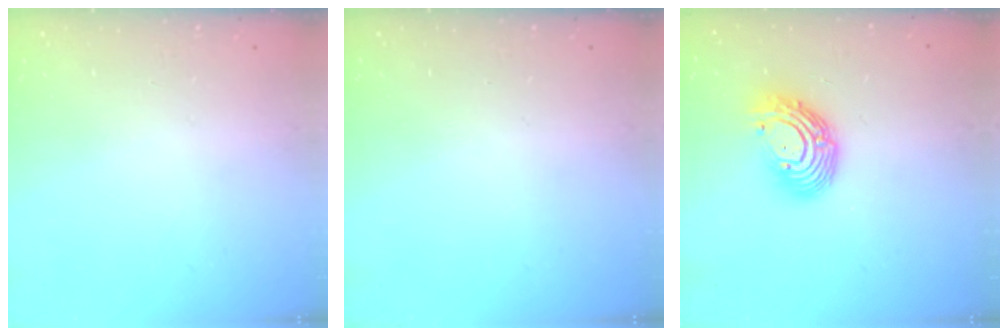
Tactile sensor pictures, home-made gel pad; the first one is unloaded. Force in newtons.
{"total": 0.0}
{"total": 11.9, "press": 11.8, "slide": 1.3}